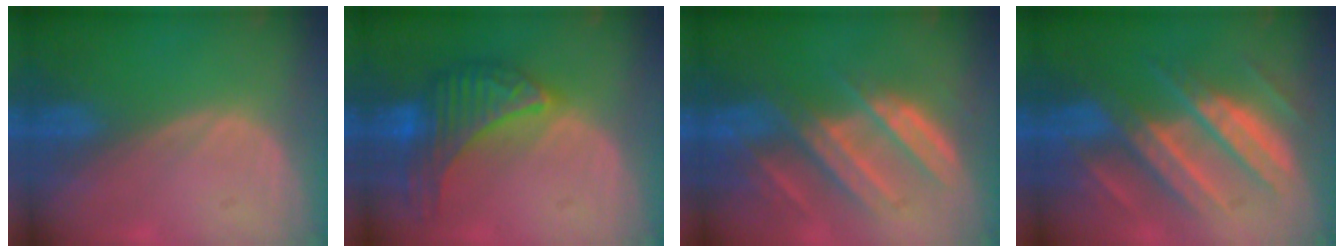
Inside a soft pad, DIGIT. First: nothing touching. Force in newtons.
{"total": 9.1, "press": 9.1, "slide": 0.5}
{"total": 9.2, "press": 8.3, "slide": 4.0}
{"total": 10.8, "press": 10.7, "slide": 1.1}